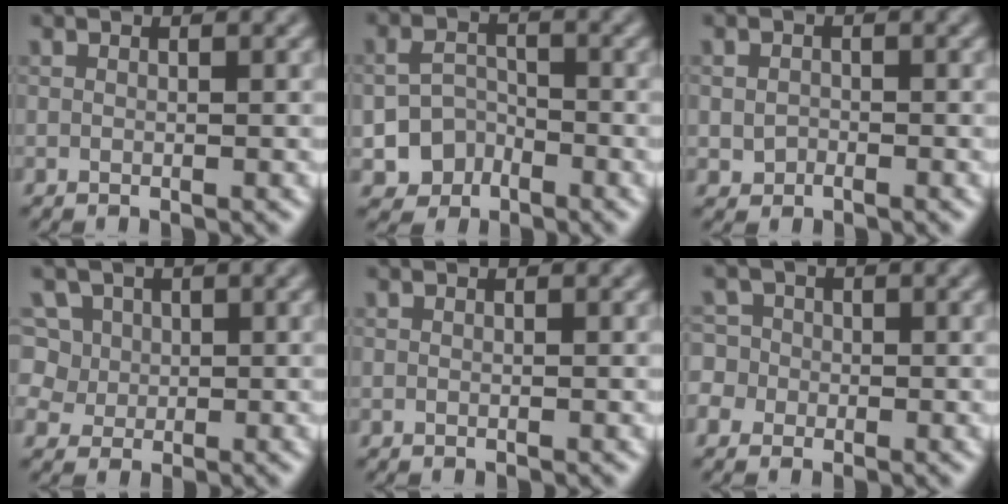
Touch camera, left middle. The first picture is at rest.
{"total": 3.4, "force": [-1.9, 2.5, 1.2], "torque": [-0.017, -0.001, -0.032]}
{"total": 1.2, "force": [-0.4, 1.0, 0.5], "torque": [-0.004, -0.001, -0.011]}
{"total": 7.9, "force": [3.6, 6.1, 3.6], "torque": [-0.065, 0.023, 0.034]}
{"total": 0.0}
{"total": 4.3, "force": [-0.9, 4.0, 1.2], "torque": [-0.008, 0.025, -0.051]}